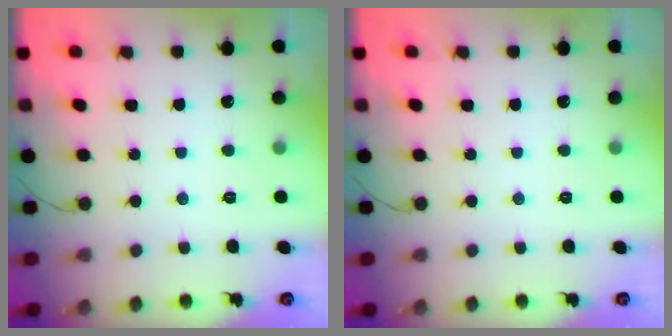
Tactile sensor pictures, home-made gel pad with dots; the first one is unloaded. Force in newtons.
{"total": 0.0}